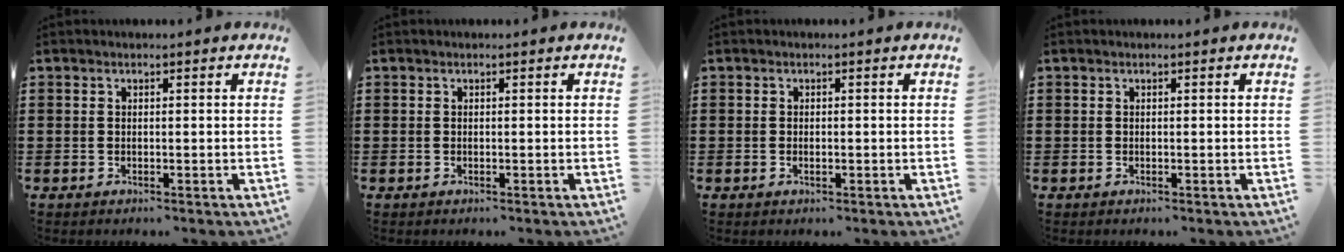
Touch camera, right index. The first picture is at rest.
{"total": 0.0}
{"total": 0.5, "force": [-0.2, 0.3, 0.4], "torque": [-0.009, -0.002, -0.002]}
{"total": 0.0}